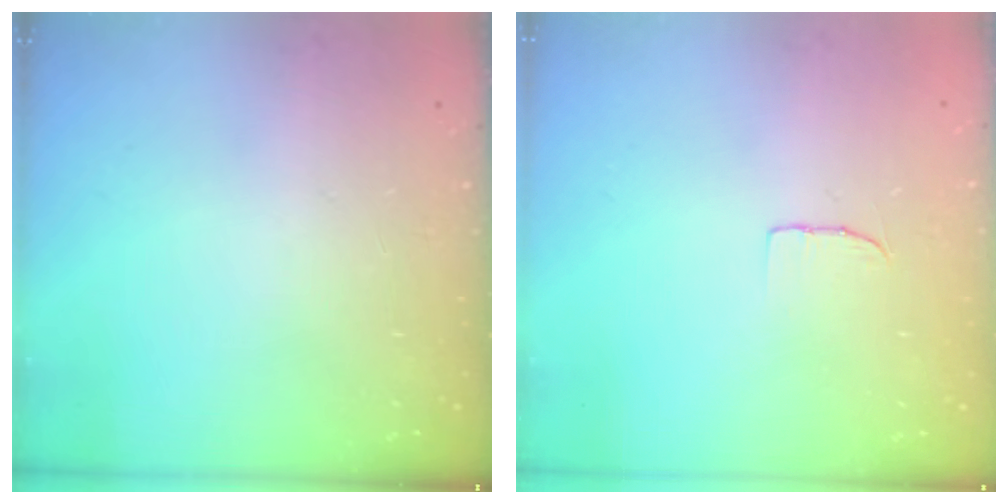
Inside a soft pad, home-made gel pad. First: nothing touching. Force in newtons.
{"total": 4.4, "press": 4.3, "slide": 0.4}